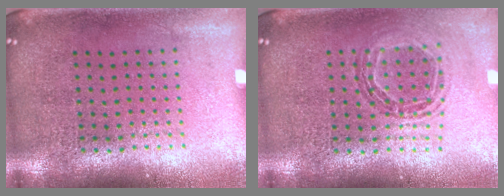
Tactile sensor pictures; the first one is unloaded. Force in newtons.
{"total": 0.9, "press": 0.9, "slide": 0.2}